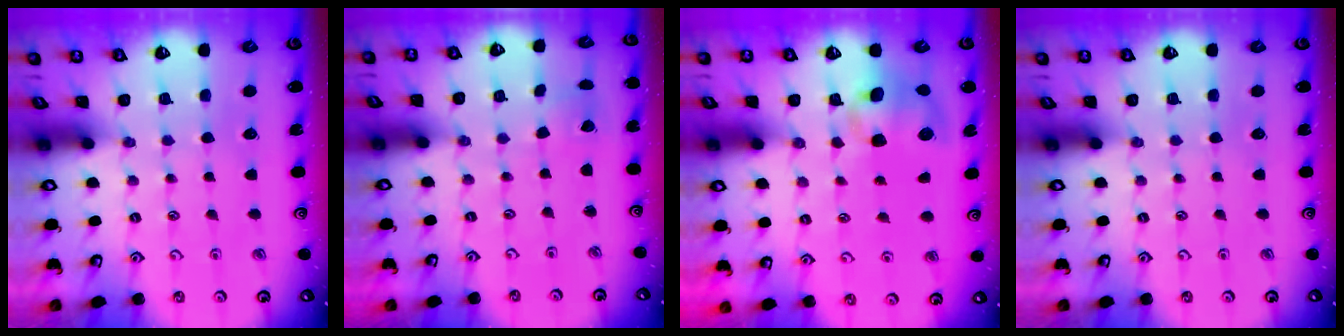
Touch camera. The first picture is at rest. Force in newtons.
{"total": 1.8, "press": 1.7, "slide": 0.3}
{"total": 9.6, "press": 9.5, "slide": 1.5}
{"total": 0.0}